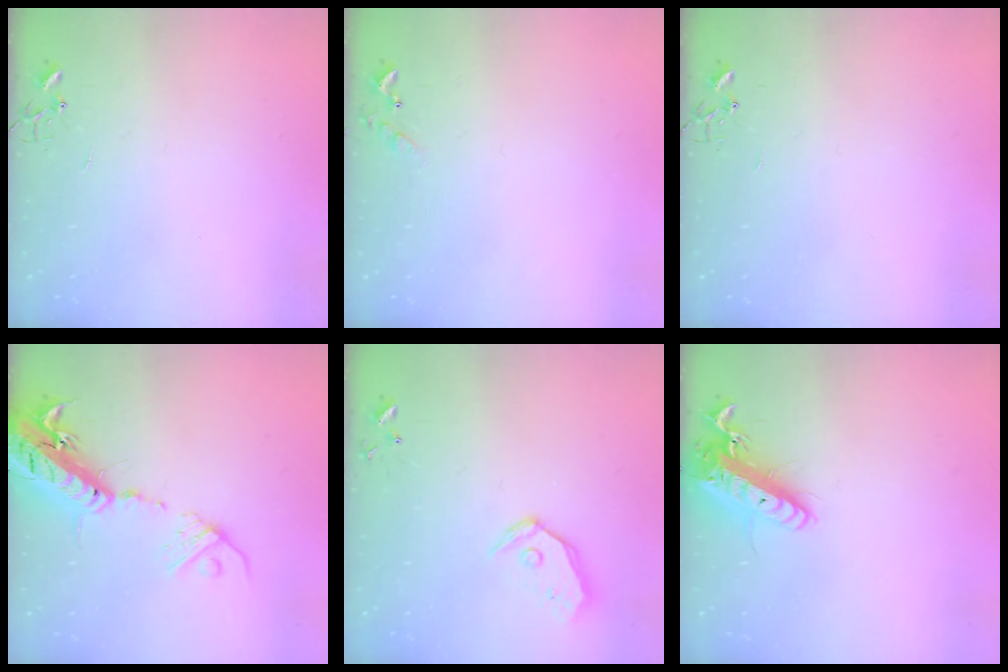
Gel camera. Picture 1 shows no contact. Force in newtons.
{"total": 5.5, "press": 5.5, "slide": 0.6}
{"total": 0.0}
{"total": 21.5, "press": 21.1, "slide": 4.3}
{"total": 10.3, "press": 10.2, "slide": 1.6}
{"total": 16.8, "press": 16.5, "slide": 3.2}